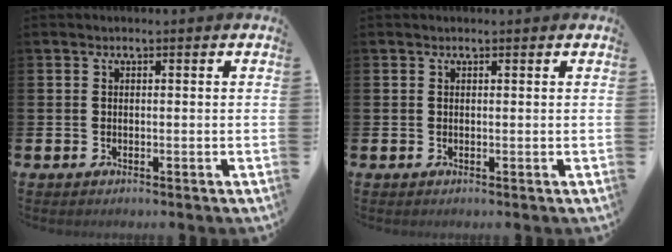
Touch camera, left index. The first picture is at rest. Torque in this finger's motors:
{"motor_torque": [0.00, -2.14, -0.26, 0.01]}